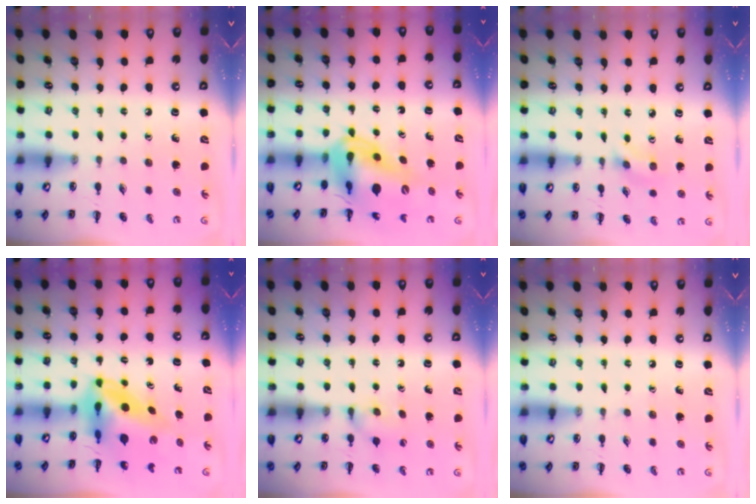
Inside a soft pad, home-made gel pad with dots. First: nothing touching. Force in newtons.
{"total": 16.8, "press": 16.1, "slide": 5.1}
{"total": 1.9, "press": 1.7, "slide": 0.8}
{"total": 8.0, "press": 7.6, "slide": 2.5}
{"total": 5.5, "press": 5.3, "slide": 1.3}
{"total": 0.0}